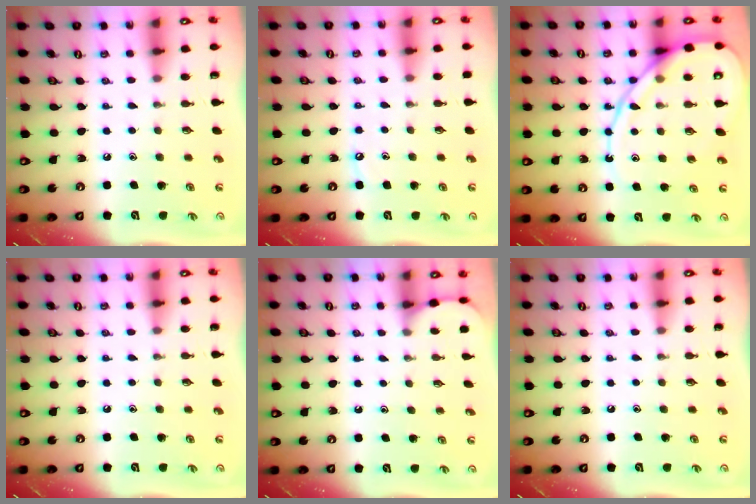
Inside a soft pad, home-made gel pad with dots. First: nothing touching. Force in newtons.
{"total": 3.9, "press": 3.8, "slide": 0.6}
{"total": 13.0, "press": 12.9, "slide": 1.4}
{"total": 0.0}
{"total": 1.4, "press": 1.4, "slide": 0.0}
{"total": 0.0}